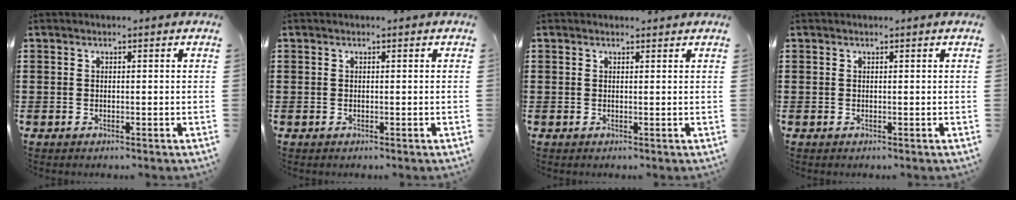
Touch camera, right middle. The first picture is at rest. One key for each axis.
{"total": 0.0}
{"total": 0.6, "fx": 0.5, "fy": 0.2, "fz": 0.1, "tx": 0.005, "ty": -0.003, "tz": 0.008}
{"total": 0.0}